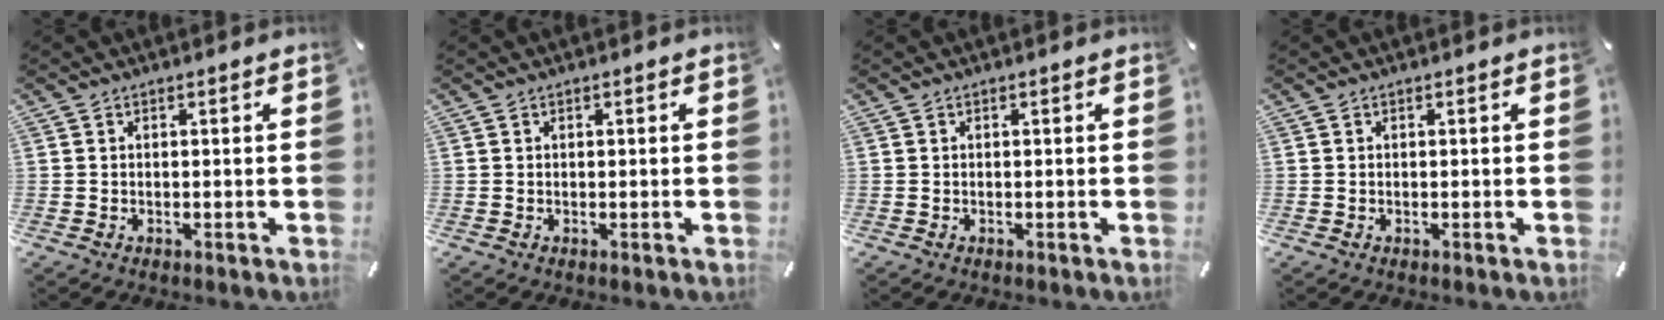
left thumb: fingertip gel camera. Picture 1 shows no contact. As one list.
[{"total": 0.0}, {"total": 0.0}, {"total": 0.0}]